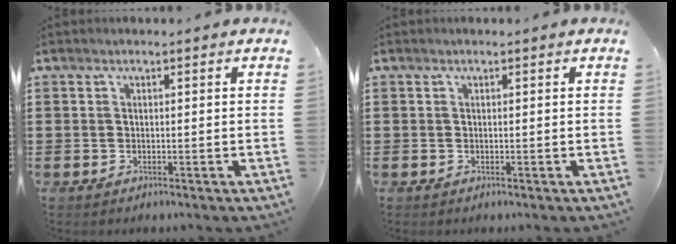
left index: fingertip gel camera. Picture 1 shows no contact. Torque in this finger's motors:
{"motor_torque": [-0.02, 0.02, 0.00, 0.00]}